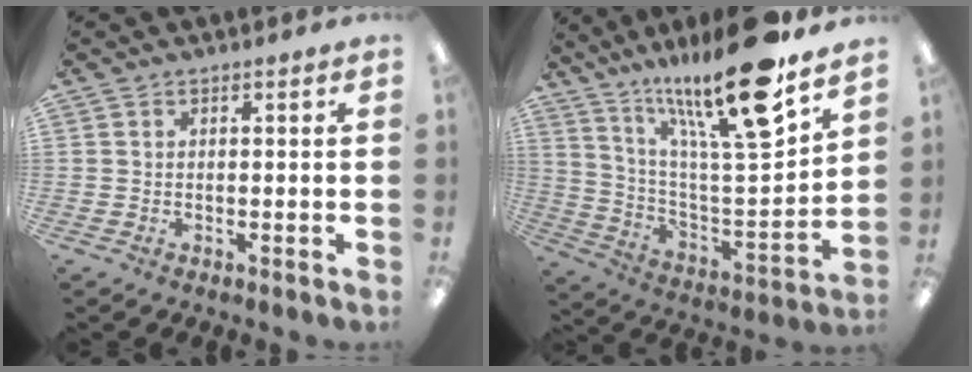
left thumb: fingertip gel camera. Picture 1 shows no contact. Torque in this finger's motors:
{"motor_torque": [0.62, 0.52, 1.48, -1.29, 0.49]}